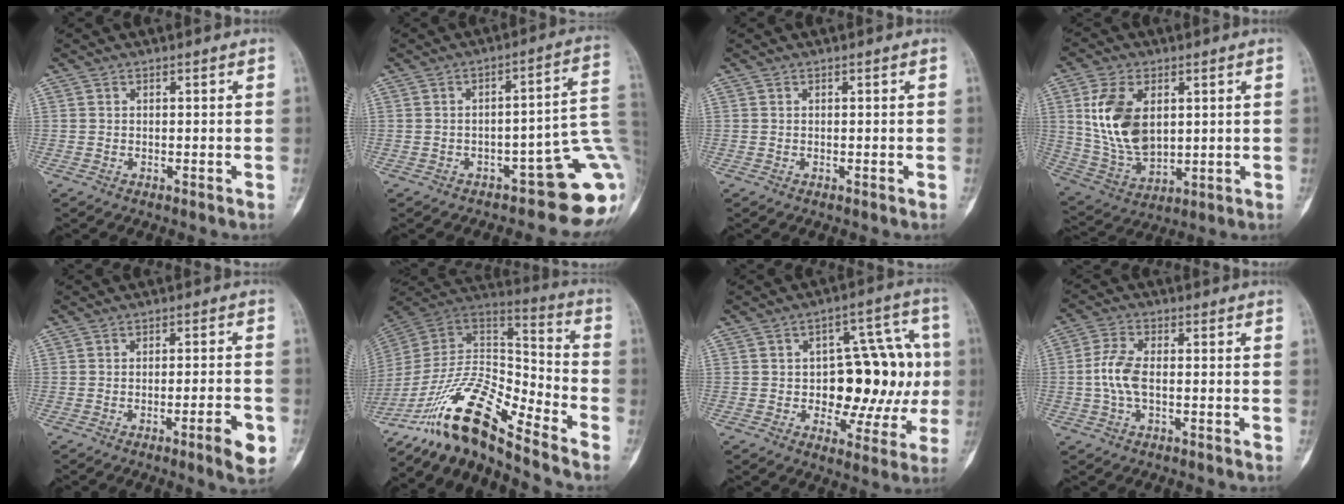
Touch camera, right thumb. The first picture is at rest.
{"total": 12.8, "force": [-4.7, 5.4, 10.6], "torque": [-0.085, 0.067, -0.059]}
{"total": 0.0}
{"total": 14.6, "force": [3.3, 8.9, 11.1], "torque": [-0.203, -0.013, 0.076]}
{"total": 6.9, "force": [-3.2, 1.1, 6.1], "torque": [-0.082, 0.014, -0.041]}
{"total": 17.8, "force": [-13.6, 4.1, 10.8], "torque": [-0.188, 0.096, -0.251]}
{"total": 18.5, "force": [-0.5, 10.1, 15.5], "torque": [-0.152, 0.036, 0.002]}
{"total": 6.2, "force": [-0.7, 3.2, 5.2], "torque": [-0.121, 0.017, -0.017]}